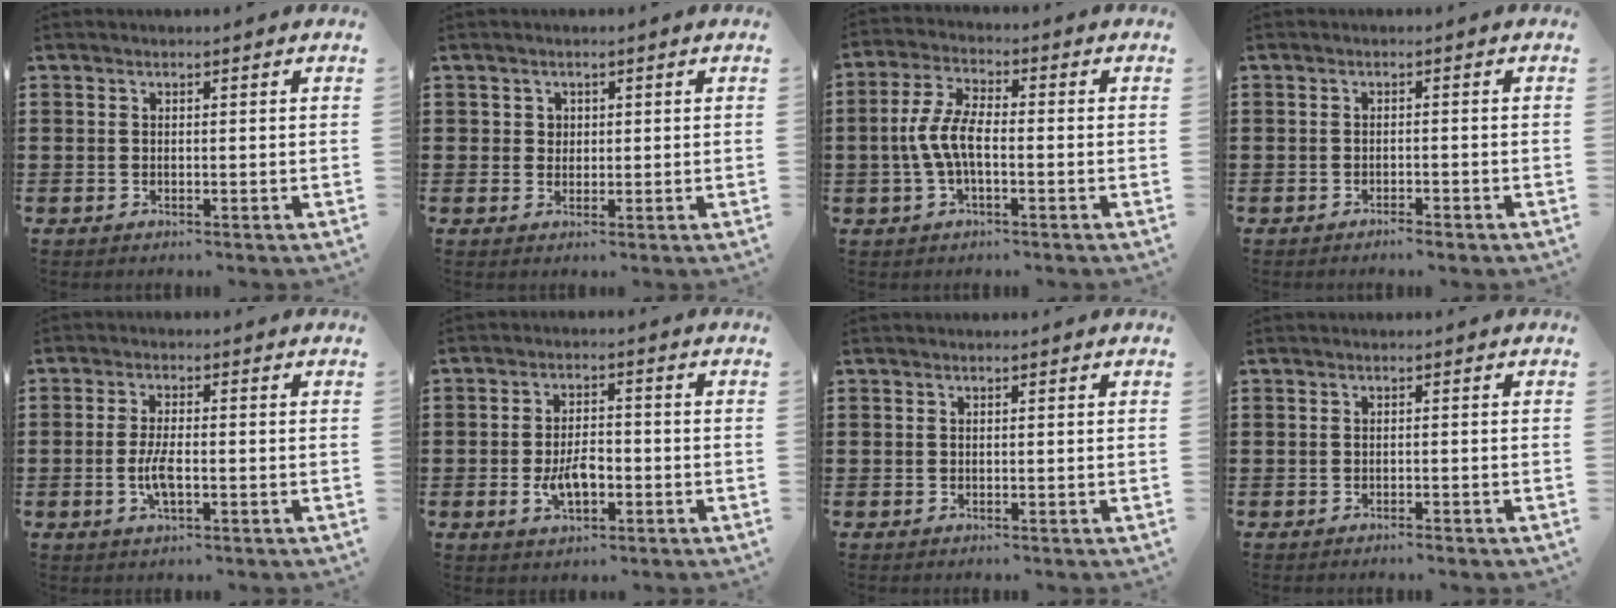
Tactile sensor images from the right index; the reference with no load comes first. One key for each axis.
{"total": 1.4, "fx": 0.3, "fy": 1.3, "fz": 0.3, "tx": -0.010, "ty": 0.006, "tz": 0.006}
{"total": 6.2, "fx": -1.4, "fy": 2.4, "fz": 5.6, "tx": -0.134, "ty": -0.006, "tz": -0.035}
{"total": 1.3, "fx": -1.2, "fy": 0.0, "fz": 0.3, "tx": -0.009, "ty": -0.002, "tz": -0.023}
{"total": 4.2, "fx": -1.1, "fy": 1.3, "fz": 3.8, "tx": -0.081, "ty": -0.001, "tz": -0.023}
{"total": 5.3, "fx": -1.6, "fy": 2.6, "fz": 4.3, "tx": -0.087, "ty": 0.002, "tz": -0.029}
{"total": 0.0}
{"total": 0.8, "fx": -0.8, "fy": -0.1, "fz": 0.1, "tx": -0.004, "ty": -0.003, "tz": -0.016}